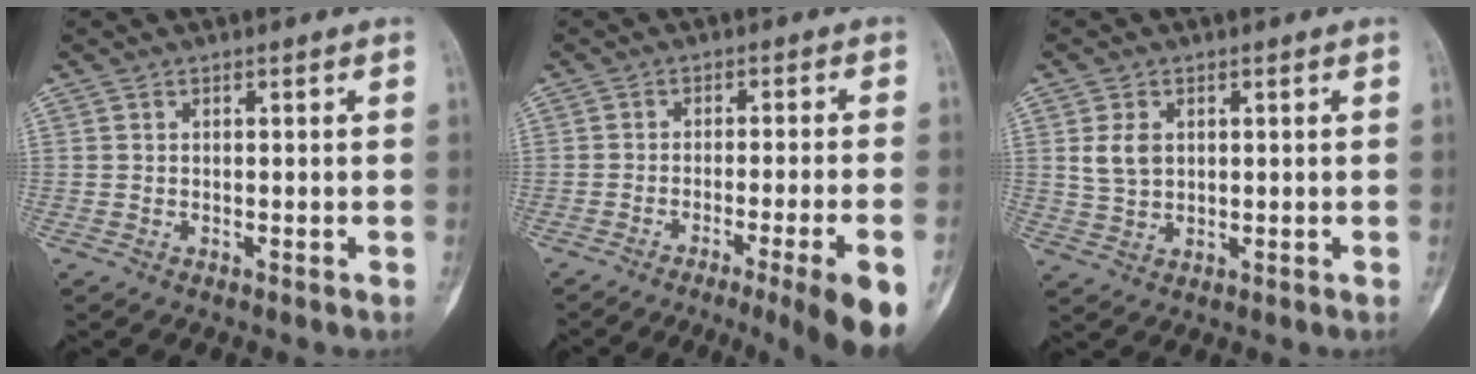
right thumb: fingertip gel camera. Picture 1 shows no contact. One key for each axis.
{"total": 11.6, "fx": -6.2, "fy": -0.1, "fz": 9.8, "tx": -0.121, "ty": 0.005, "tz": -0.088}
{"total": 4.4, "fx": 1.1, "fy": 3.2, "fz": 2.9, "tx": -0.048, "ty": -0.003, "tz": 0.029}